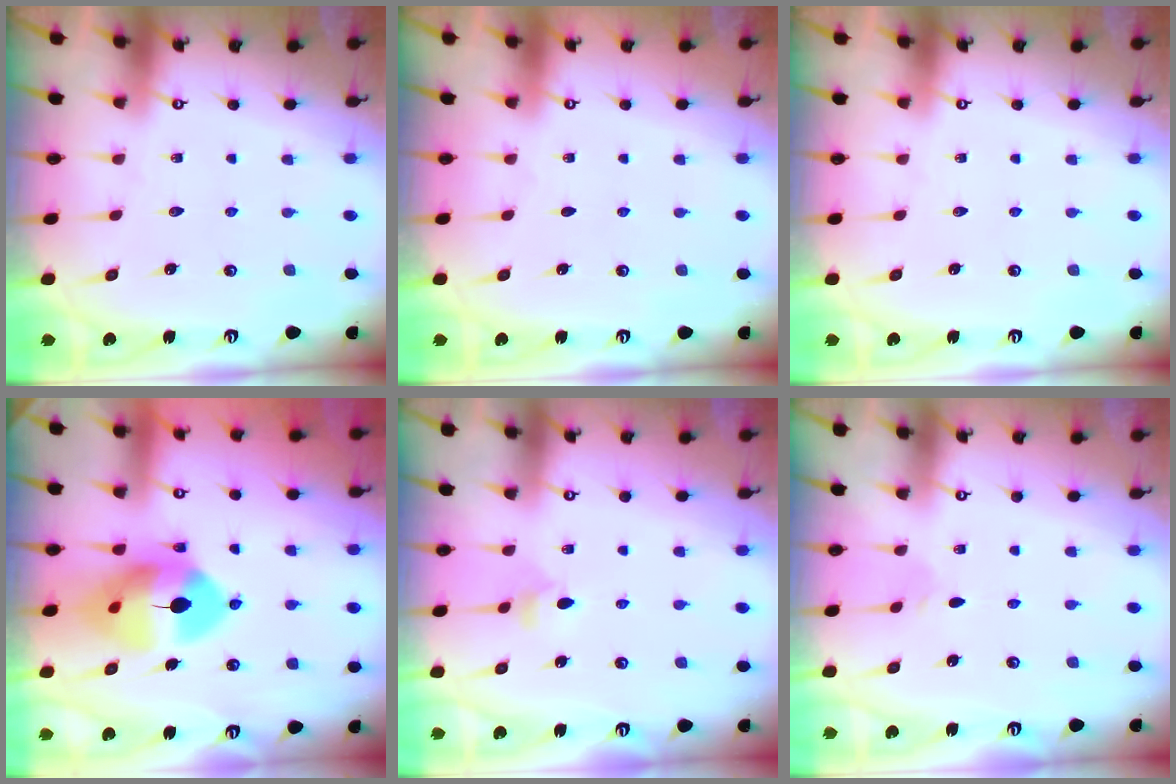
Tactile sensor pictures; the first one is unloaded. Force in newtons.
{"total": 0.0}
{"total": 0.0}
{"total": 12.7, "press": 12.6, "slide": 1.8}
{"total": 6.0, "press": 5.9, "slide": 0.8}
{"total": 2.8, "press": 2.7, "slide": 0.7}